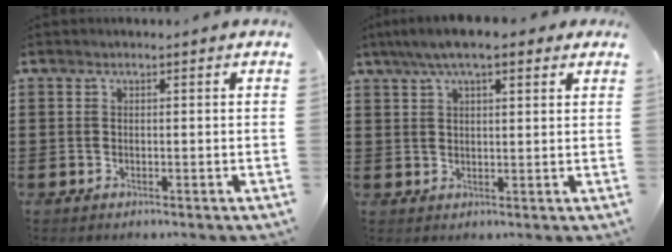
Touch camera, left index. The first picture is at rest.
{"total": 5.9, "force": [3.9, 1.5, 4.2], "torque": [-0.086, 0.005, 0.069]}